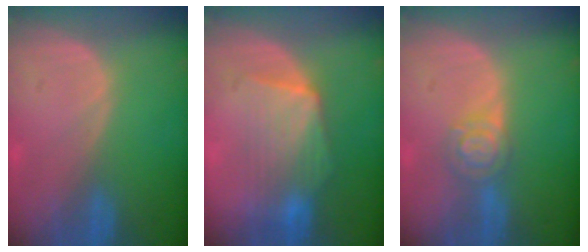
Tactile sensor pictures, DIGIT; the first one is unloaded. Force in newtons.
{"total": 7.5, "press": 7.4, "slide": 1.2}
{"total": 5.0, "press": 4.4, "slide": 2.4}